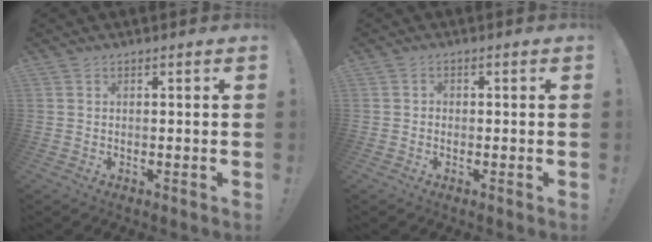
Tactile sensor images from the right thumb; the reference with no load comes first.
{"total": 1.3, "force": [-0.7, 1.0, 0.3], "torque": [-0.008, 0.006, -0.013]}